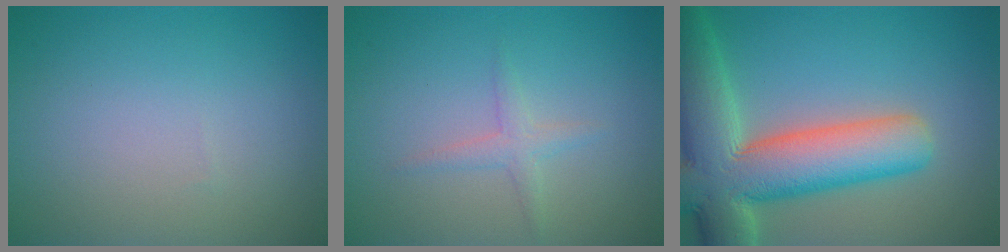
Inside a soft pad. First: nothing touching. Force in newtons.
{"total": 1.5, "press": 1.5, "slide": 0.1}
{"total": 12.5, "press": 12.5, "slide": 0.9}